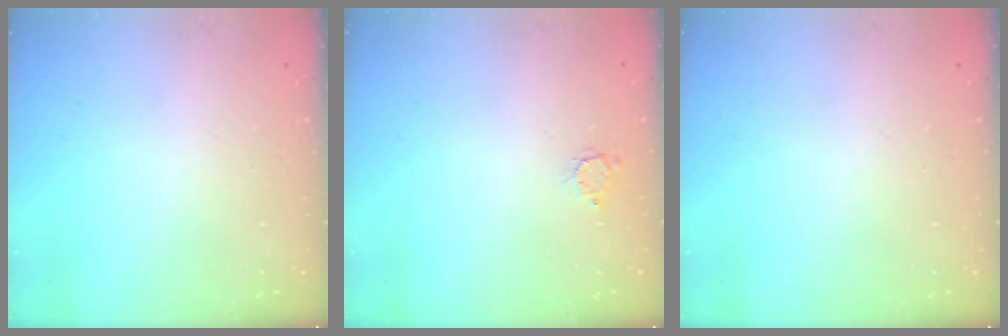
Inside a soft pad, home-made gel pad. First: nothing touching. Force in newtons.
{"total": 2.6, "press": 2.6, "slide": 0.2}
{"total": 0.0}